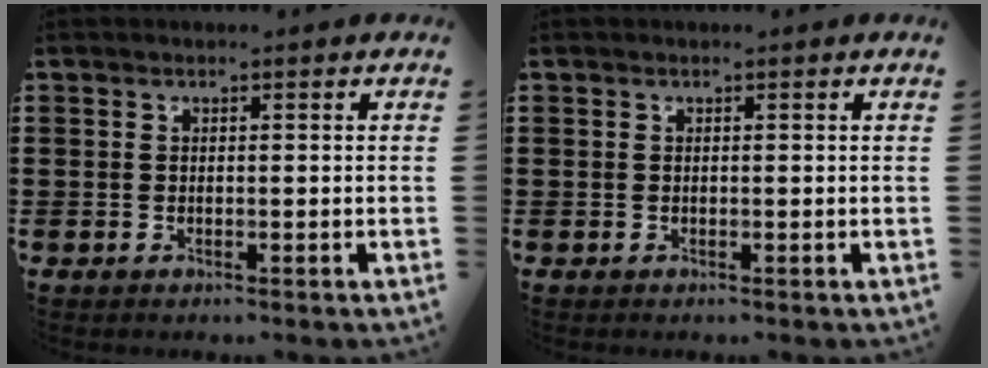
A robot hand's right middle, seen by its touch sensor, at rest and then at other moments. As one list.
[{"total": 0.0}]